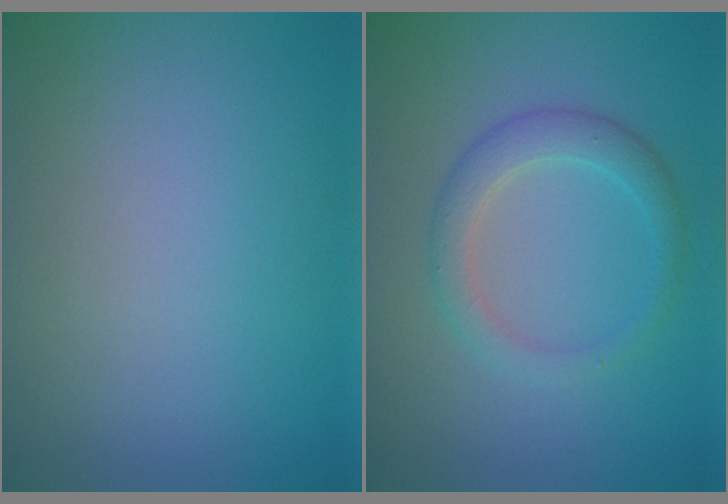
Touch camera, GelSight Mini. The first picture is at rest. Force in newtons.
{"total": 2.7, "press": 2.7, "slide": 0.2}